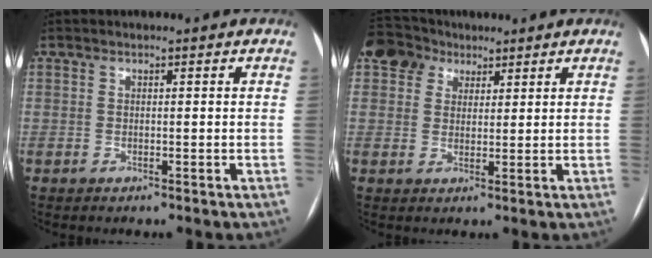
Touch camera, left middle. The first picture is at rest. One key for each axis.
{"total": 6.3, "fx": 4.1, "fy": 4.6, "fz": 1.4, "tx": -0.036, "ty": 0.031, "tz": 0.079}